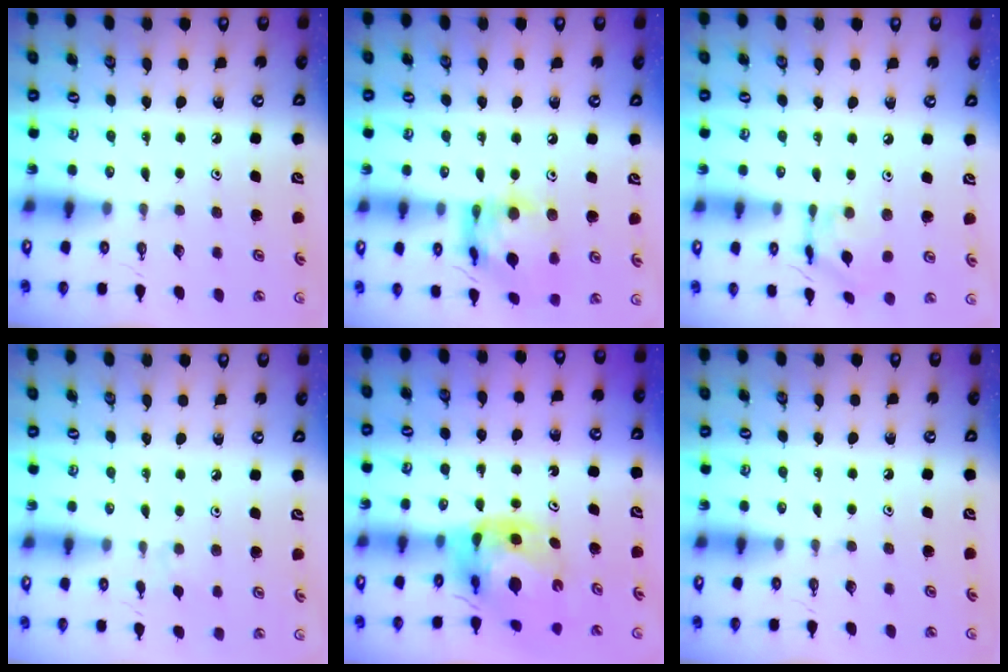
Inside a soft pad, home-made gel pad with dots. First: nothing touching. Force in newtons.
{"total": 15.2, "press": 15.2, "slide": 1.3}
{"total": 9.7, "press": 9.7, "slide": 0.7}
{"total": 4.4, "press": 4.4, "slide": 0.6}
{"total": 9.4, "press": 9.3, "slide": 1.1}
{"total": 0.0}